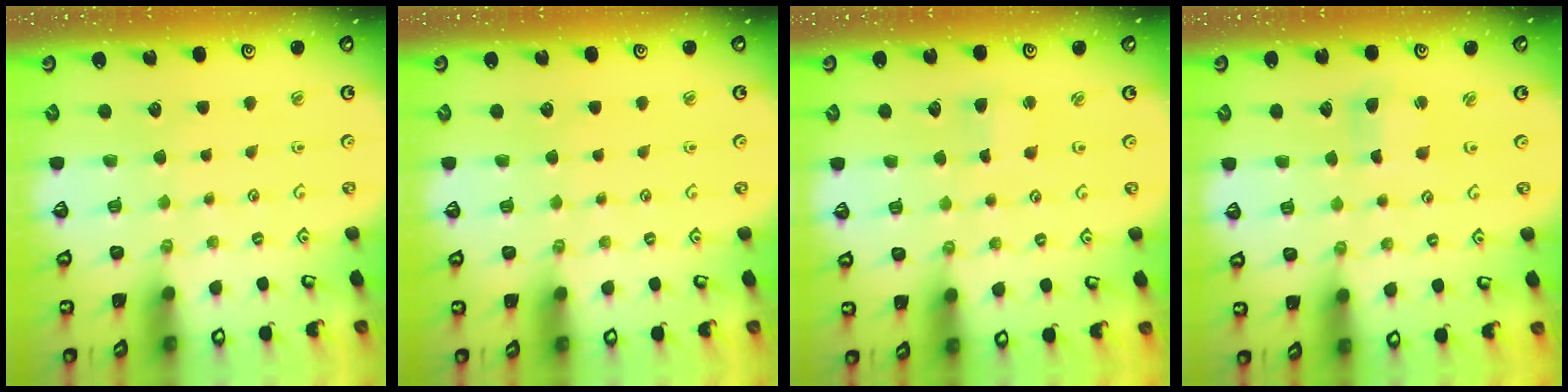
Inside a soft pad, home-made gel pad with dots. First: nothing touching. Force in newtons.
{"total": 0.0}
{"total": 2.0, "press": 2.0, "slide": 0.3}
{"total": 2.7, "press": 2.7, "slide": 0.3}